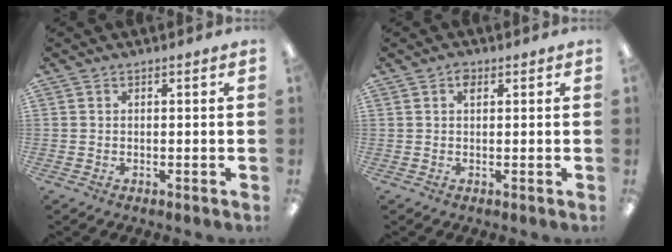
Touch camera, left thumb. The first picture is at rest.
{"total": 1.8, "force": [0.6, 1.0, 1.3], "torque": [-0.019, -0.001, 0.008]}